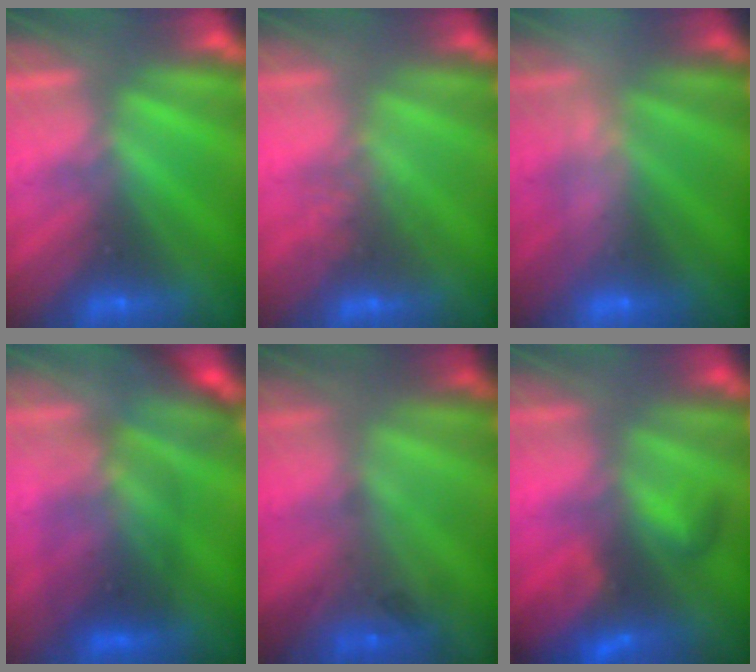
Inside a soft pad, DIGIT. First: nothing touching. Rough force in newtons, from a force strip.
{"total": 2.9}
{"total": 2.6}
{"total": 2.7}
{"total": 2.2}
{"total": 7.0}